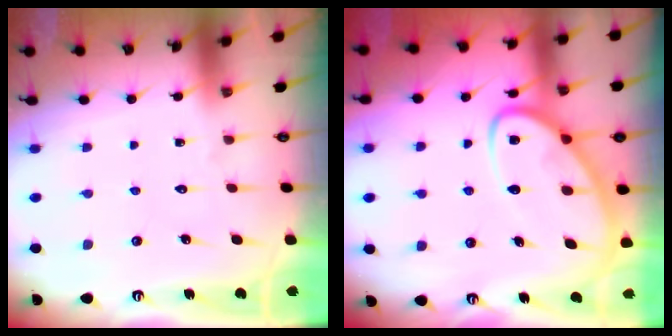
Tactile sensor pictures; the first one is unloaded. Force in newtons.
{"total": 10.1, "press": 10.0, "slide": 0.8}